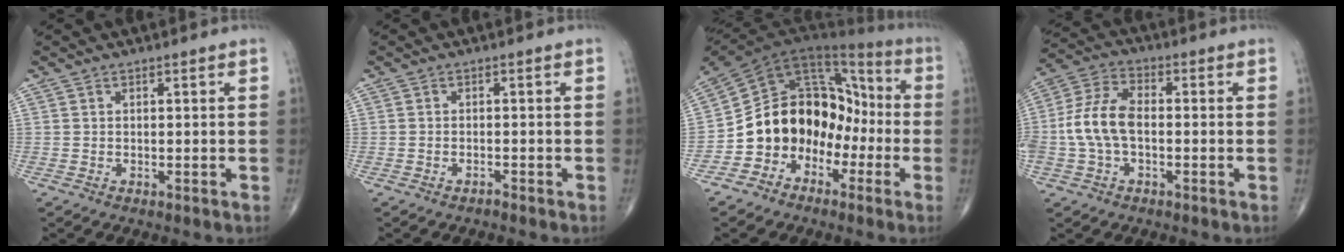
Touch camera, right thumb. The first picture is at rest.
{"total": 1.1, "force": [-1.0, 0.1, 0.1], "torque": [-0.001, 0.004, -0.020]}
{"total": 16.7, "force": [-5.7, 13.1, 8.7], "torque": [-0.104, 0.097, -0.103]}
{"total": 10.5, "force": [-1.2, 6.1, 8.5], "torque": [-0.187, 0.030, -0.029]}